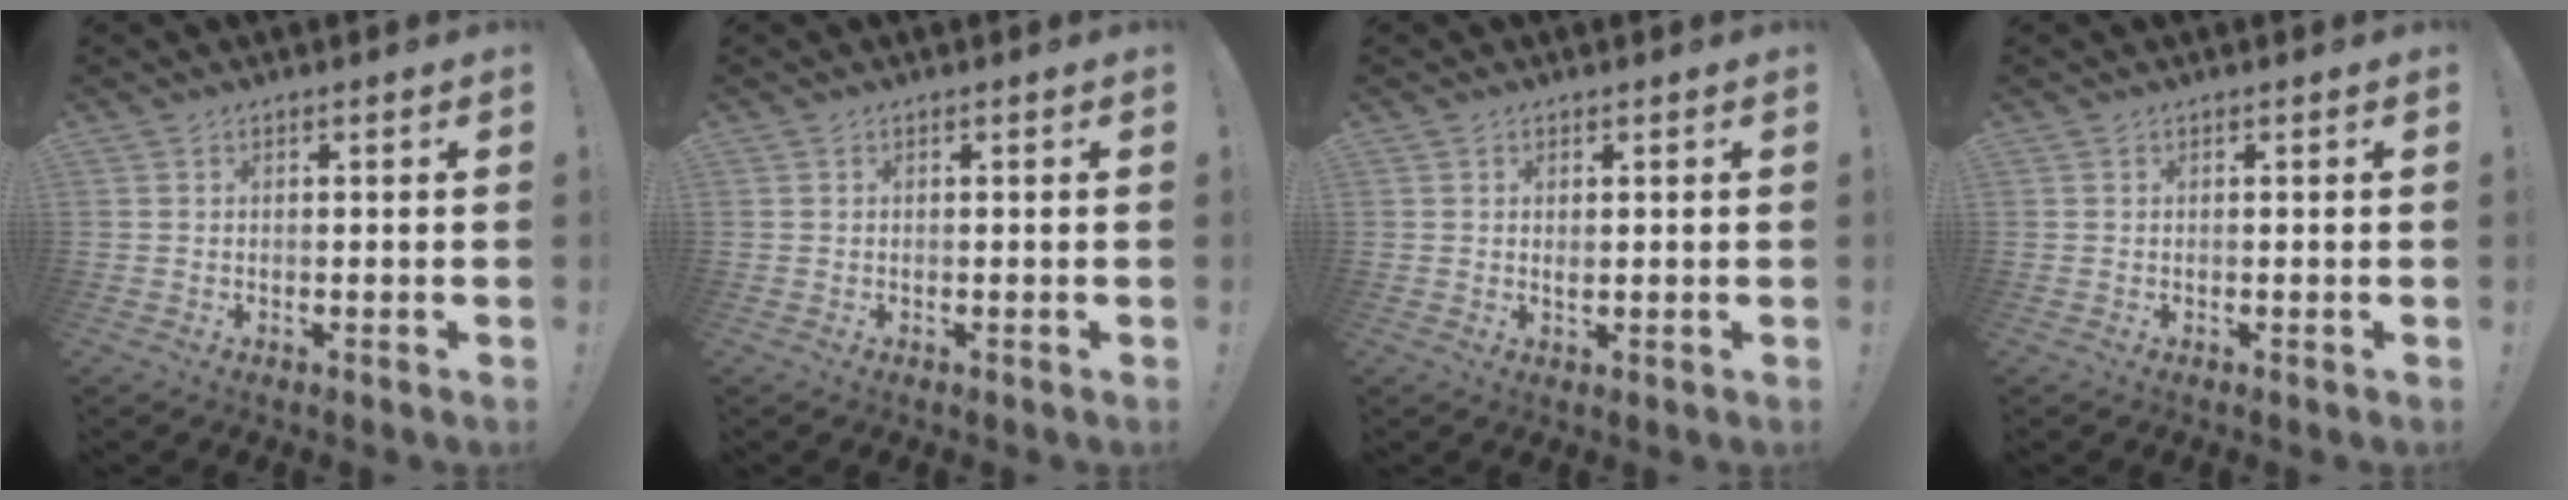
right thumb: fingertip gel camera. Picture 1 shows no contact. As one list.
[{"total": 0.0}, {"total": 1.1, "force": [0.4, 0.5, 0.9], "torque": [-0.011, -0.003, 0.006]}, {"total": 0.0}]